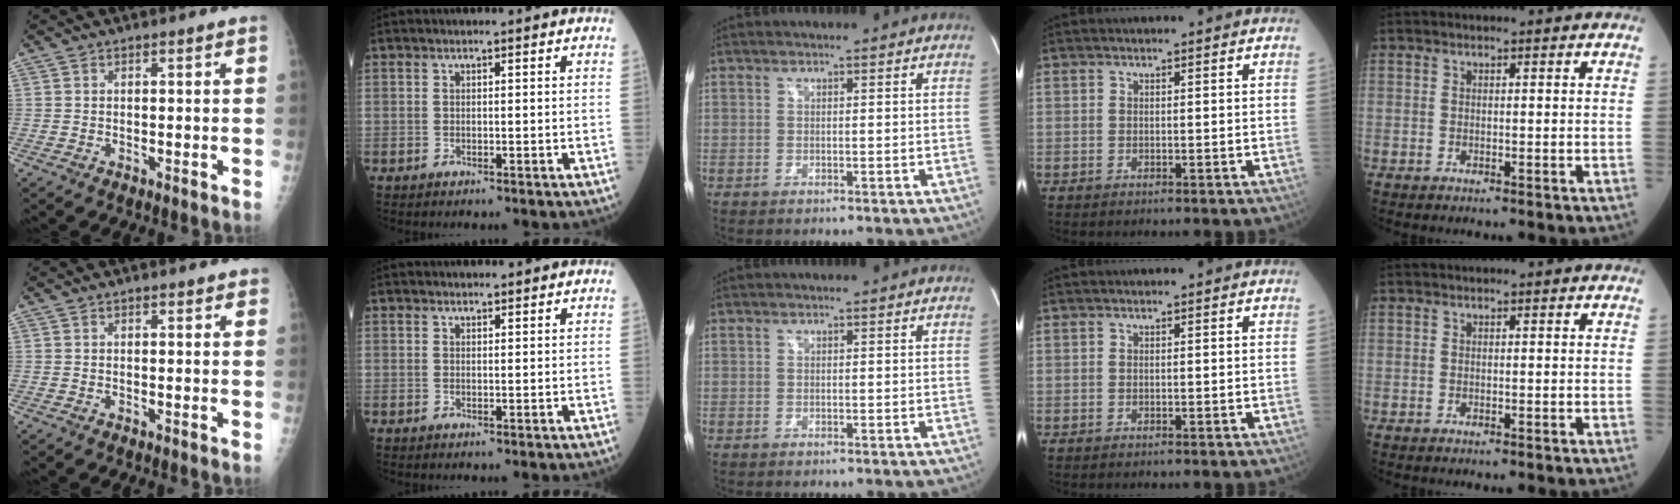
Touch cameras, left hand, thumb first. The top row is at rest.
{"thumb": {"total": 1.3, "force": [1.0, 0.6, 0.6], "torque": [-0.002, -0.003, 0.009]}, "index": {"total": 0.9, "force": [0.8, 0.3, 0.0], "torque": [0.000, 0.000, 0.013]}}